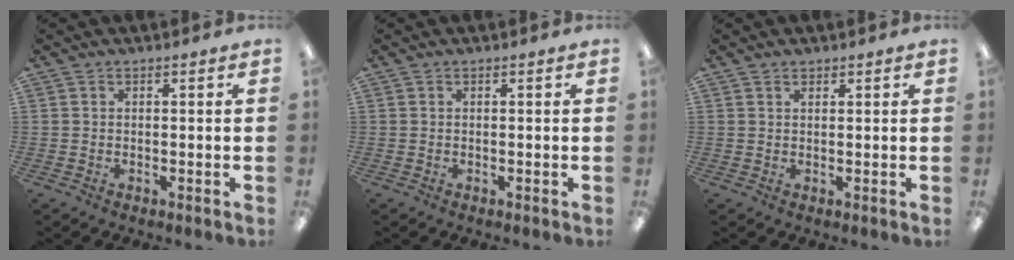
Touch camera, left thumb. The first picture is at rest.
{"total": 0.0}
{"total": 0.8, "force": [0.7, 0.3, 0.3], "torque": [-0.006, 0.000, 0.013]}